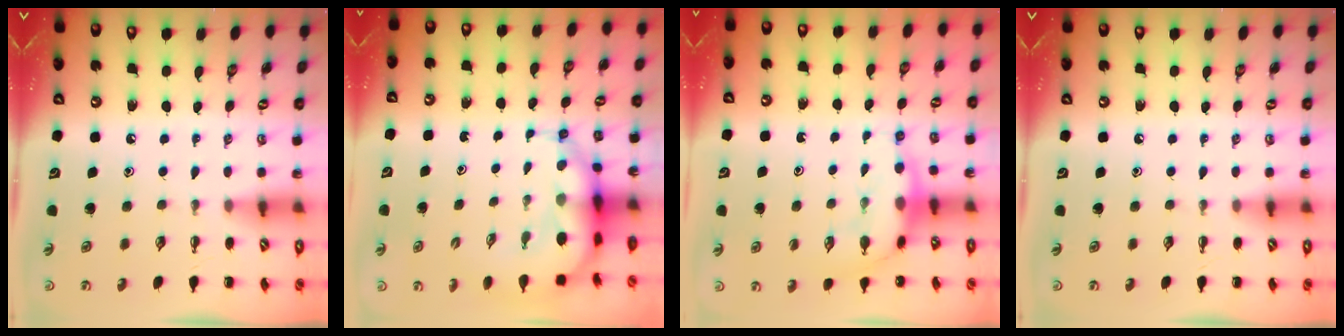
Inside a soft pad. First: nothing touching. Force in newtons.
{"total": 8.7, "press": 8.3, "slide": 2.5}
{"total": 7.4, "press": 7.4, "slide": 0.7}
{"total": 0.0}